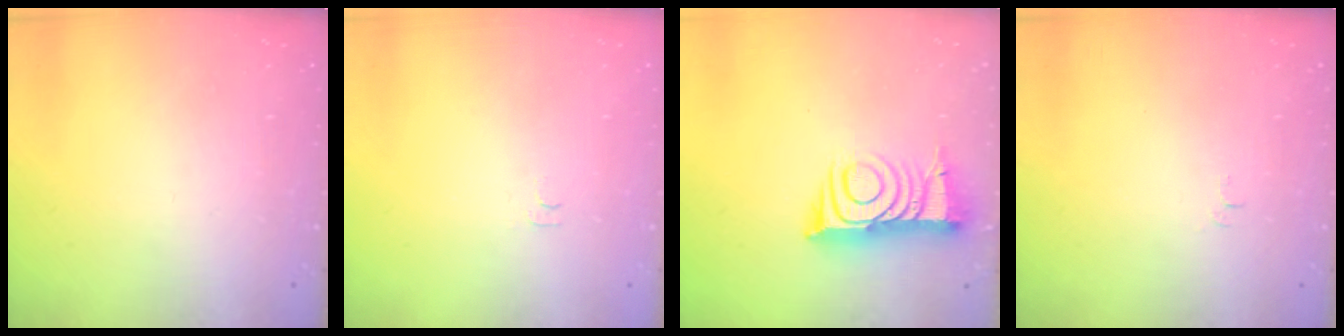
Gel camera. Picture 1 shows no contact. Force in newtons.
{"total": 4.6, "press": 4.5, "slide": 0.6}
{"total": 11.0, "press": 11.0, "slide": 0.6}
{"total": 4.0, "press": 3.9, "slide": 0.3}